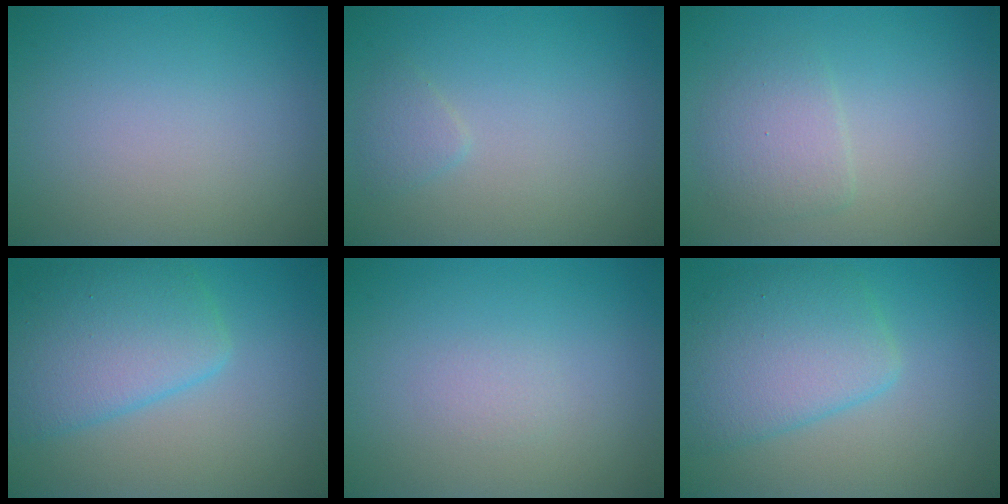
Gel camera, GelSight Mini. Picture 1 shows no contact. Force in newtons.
{"total": 1.1, "press": 1.1, "slide": 0.0}
{"total": 2.4, "press": 2.4, "slide": 0.1}
{"total": 5.8, "press": 5.8, "slide": 0.2}
{"total": 0.6, "press": 0.6, "slide": 0.1}
{"total": 5.5, "press": 5.4, "slide": 0.2}